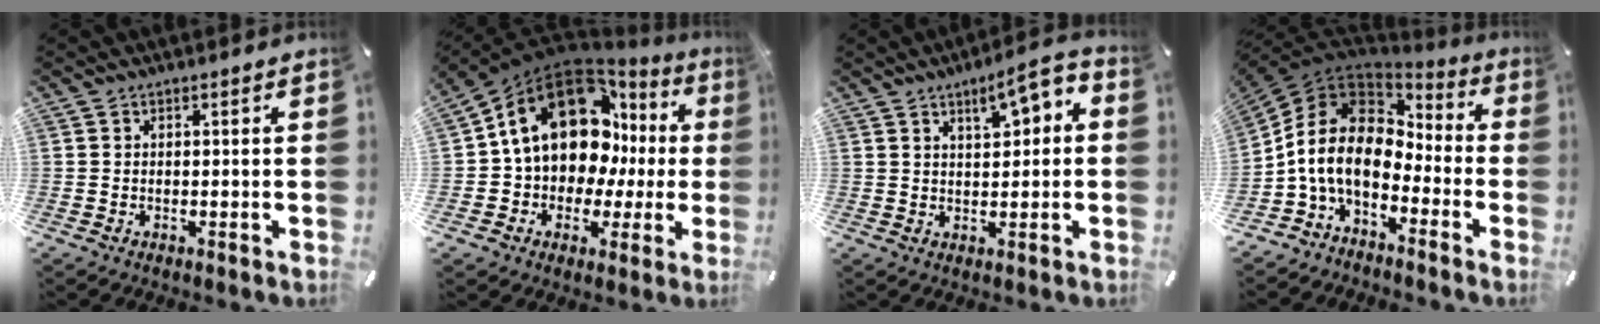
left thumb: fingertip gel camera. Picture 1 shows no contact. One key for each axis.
{"total": 18.2, "fx": 7.0, "fy": 12.5, "fz": 11.1, "tx": -0.184, "ty": -0.051, "tz": 0.122}
{"total": 6.9, "fx": 2.9, "fy": 3.0, "fz": 5.5, "tx": -0.069, "ty": -0.013, "tz": 0.041}
{"total": 13.1, "fx": -2.3, "fy": 8.9, "fz": 9.4, "tx": -0.219, "ty": 0.008, "tz": -0.053}